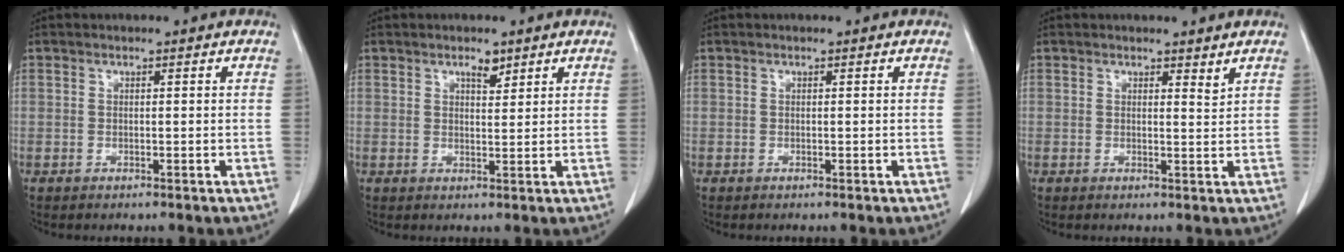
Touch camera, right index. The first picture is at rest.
{"total": 2.2, "force": [1.6, 0.8, 1.3], "torque": [-0.023, -0.004, 0.026]}
{"total": 0.0}
{"total": 1.6, "force": [1.4, 0.3, 0.6], "torque": [-0.010, -0.008, 0.019]}